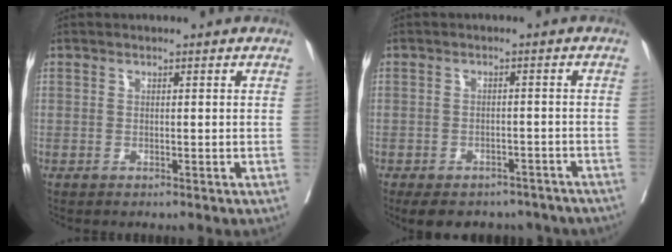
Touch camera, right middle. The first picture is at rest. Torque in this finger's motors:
{"motor_torque": [1.06, -1.07, 0.12, 0.07]}